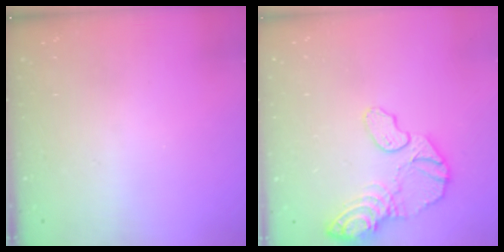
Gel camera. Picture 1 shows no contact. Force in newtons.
{"total": 14.9, "press": 14.8, "slide": 1.5}